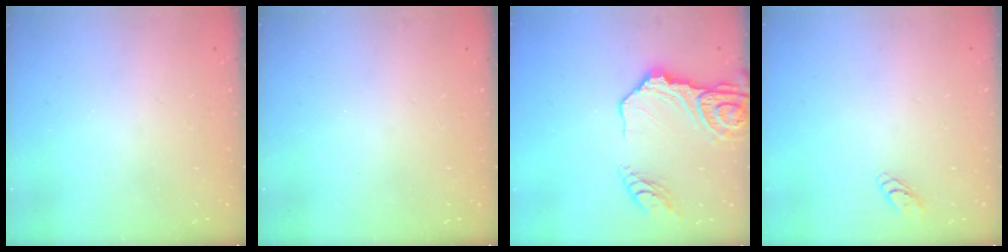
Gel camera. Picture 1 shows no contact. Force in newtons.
{"total": 0.0}
{"total": 15.1, "press": 15.1, "slide": 1.5}
{"total": 2.8, "press": 2.8, "slide": 0.3}